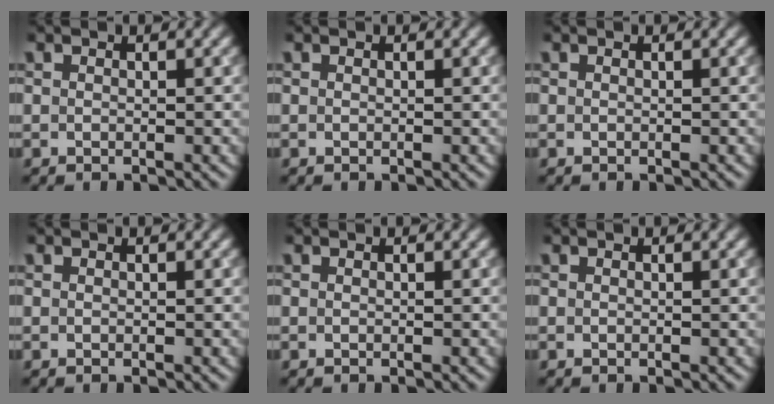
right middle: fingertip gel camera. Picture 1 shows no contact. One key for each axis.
{"total": 0.0}
{"total": 0.0}
{"total": 0.0}
{"total": 0.0}
{"total": 0.0}